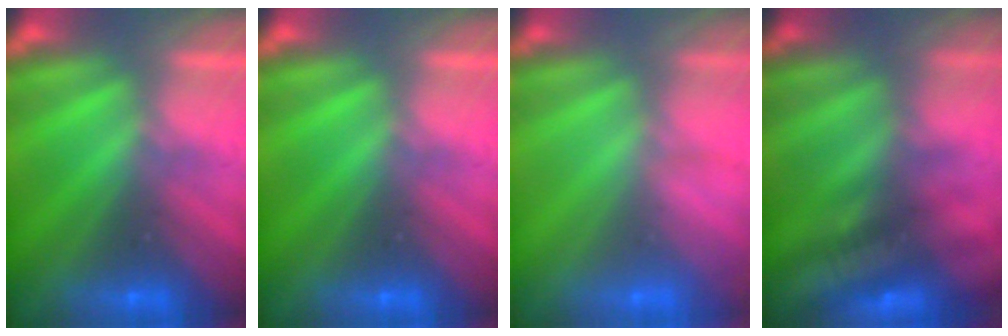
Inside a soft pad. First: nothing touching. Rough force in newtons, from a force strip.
{"total": 0.0}
{"total": 3.0}
{"total": 2.4}